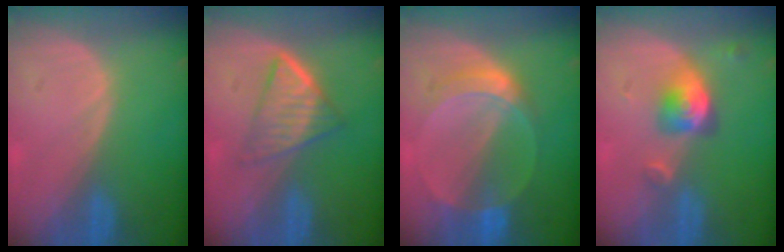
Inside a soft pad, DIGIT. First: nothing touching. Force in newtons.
{"total": 6.3, "press": 5.4, "slide": 3.1}
{"total": 6.1, "press": 5.6, "slide": 2.2}
{"total": 5.1, "press": 4.7, "slide": 2.1}